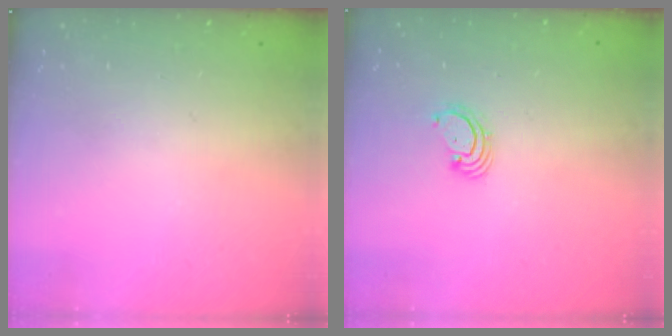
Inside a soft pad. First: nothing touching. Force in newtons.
{"total": 2.5, "press": 2.5, "slide": 0.3}